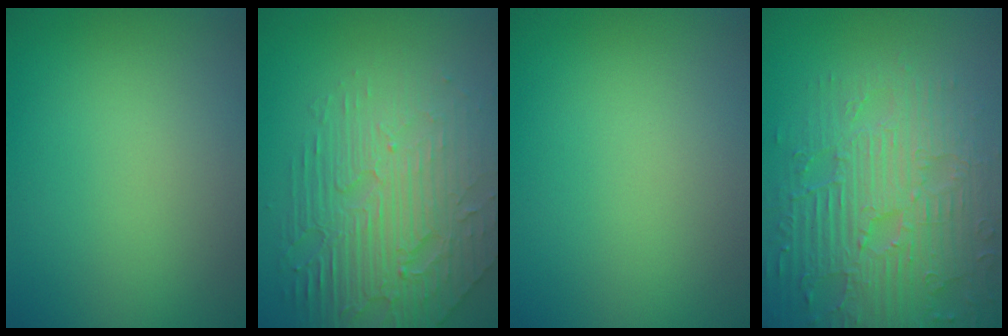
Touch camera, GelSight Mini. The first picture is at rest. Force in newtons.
{"total": 7.1, "press": 5.1, "slide": 5.0}
{"total": 0.0}
{"total": 7.9, "press": 6.1, "slide": 5.1}